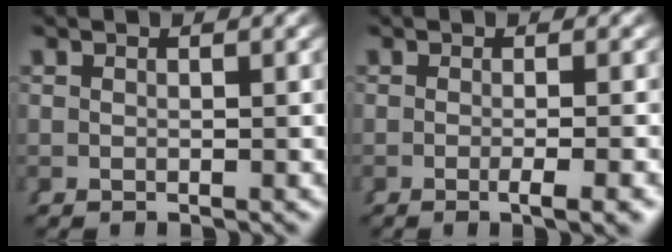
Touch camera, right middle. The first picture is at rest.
{"total": 2.6, "force": [-1.5, -0.1, 2.1], "torque": [-0.030, -0.001, -0.024]}